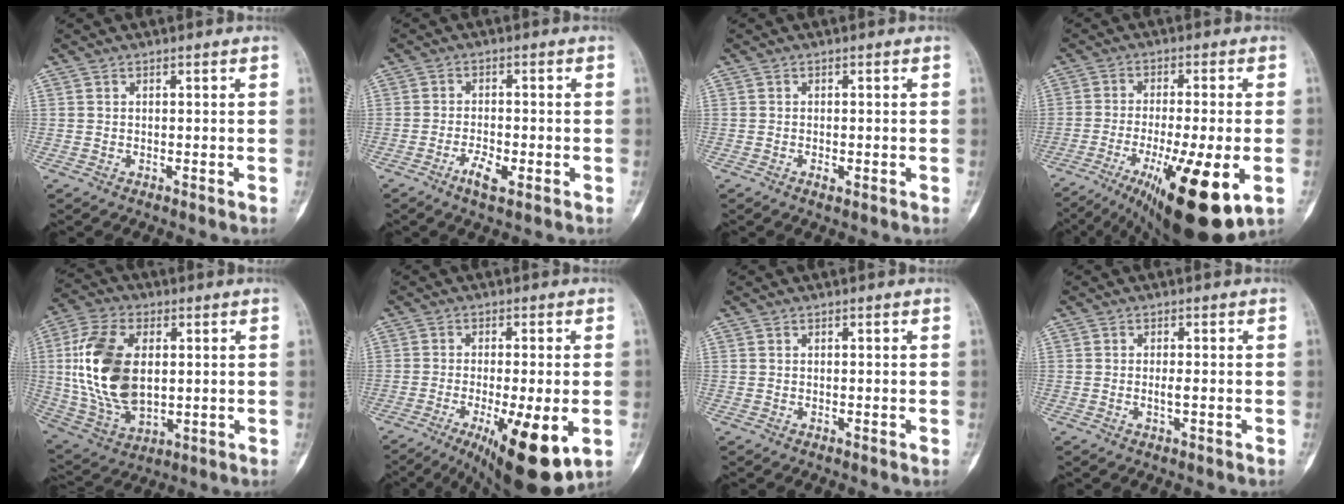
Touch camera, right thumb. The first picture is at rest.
{"total": 4.1, "force": [-1.9, 1.5, 3.3], "torque": [-0.061, 0.006, -0.034]}
{"total": 1.2, "force": [-0.5, 0.6, 1.0], "torque": [-0.013, 0.000, -0.008]}
{"total": 19.0, "force": [-7.2, 4.5, 17.0], "torque": [-0.251, -0.014, -0.100]}
{"total": 18.9, "force": [2.1, 11.2, 15.0], "torque": [-0.300, -0.009, 0.046]}
{"total": 15.6, "force": [-5.4, 4.0, 14.0], "torque": [-0.186, -0.015, -0.069]}
{"total": 0.0}
{"total": 1.5, "force": [-0.3, 0.3, 1.4], "torque": [-0.026, -0.001, -0.007]}